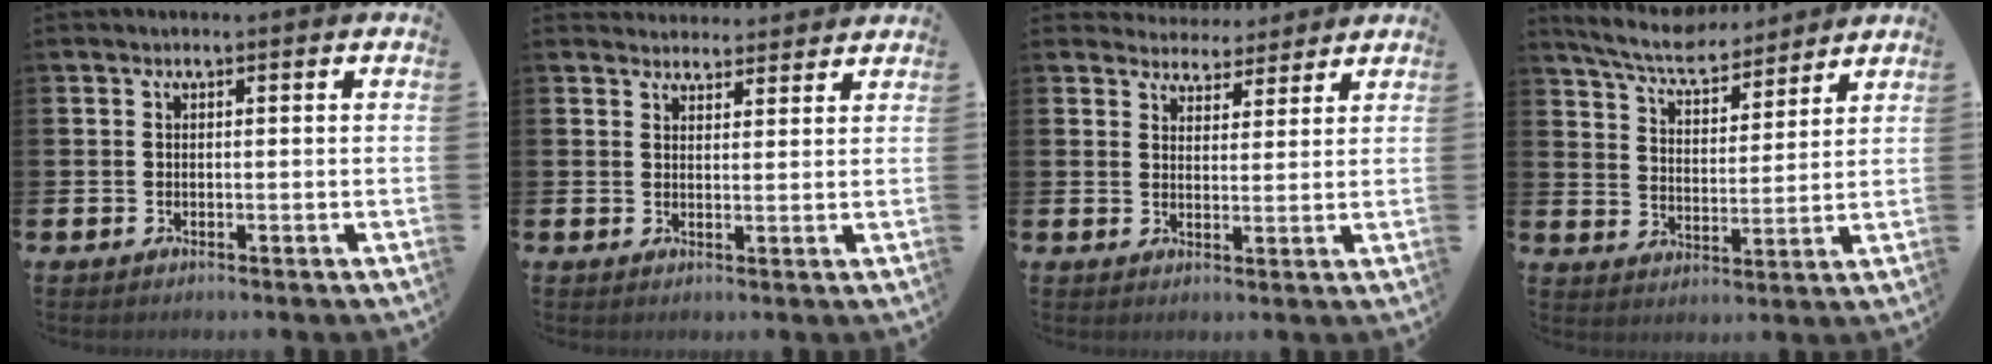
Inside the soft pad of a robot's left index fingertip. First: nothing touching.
{"total": 3.1, "force": [3.0, 0.8, -0.2], "torque": [0.006, -0.017, 0.053]}
{"total": 3.9, "force": [3.7, 1.2, -0.4], "torque": [-0.006, -0.025, 0.066]}
{"total": 7.1, "force": [6.7, 1.4, 2.0], "torque": [-0.071, -0.035, 0.120]}